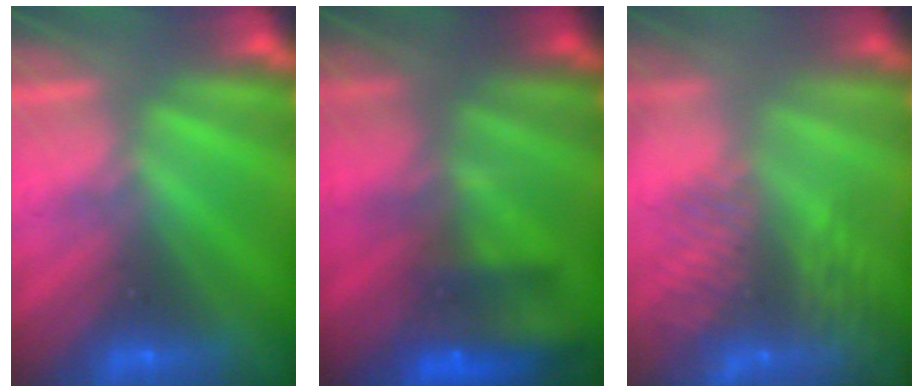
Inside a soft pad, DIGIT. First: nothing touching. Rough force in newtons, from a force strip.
{"total": 10.5}
{"total": 8.0}